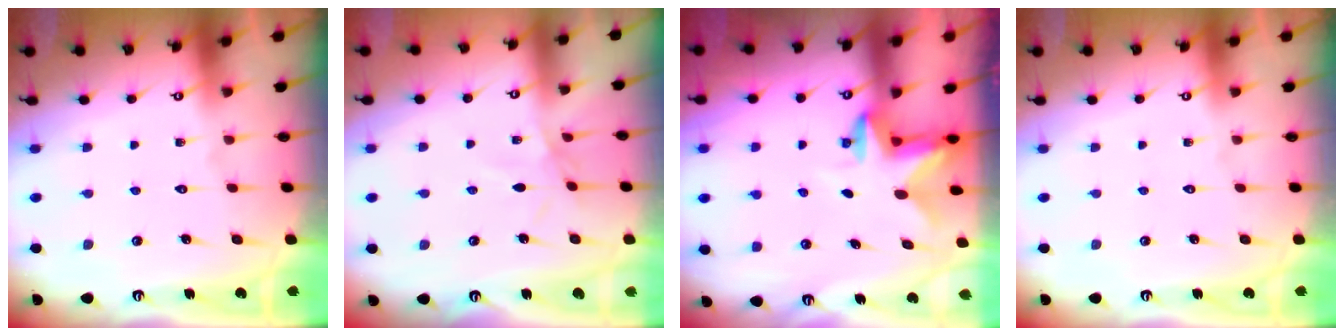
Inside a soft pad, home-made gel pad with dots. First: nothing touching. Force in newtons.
{"total": 2.9, "press": 2.9, "slide": 0.5}
{"total": 2.8, "press": 2.7, "slide": 0.5}
{"total": 0.0}